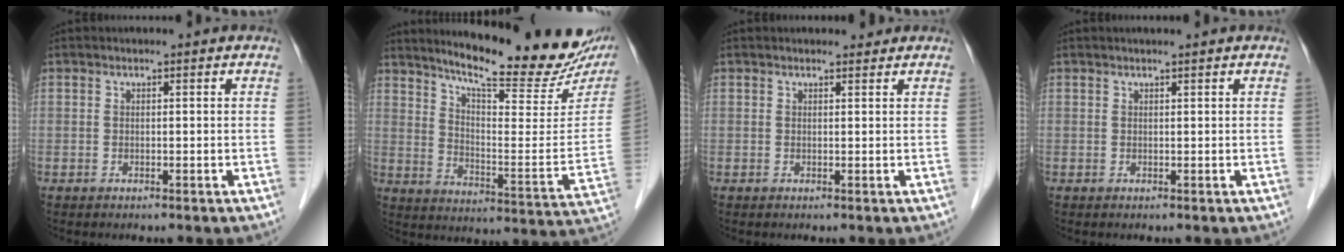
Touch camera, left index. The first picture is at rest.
{"total": 22.8, "force": [18.9, 3.0, 12.3], "torque": [-0.187, -0.053, 0.252]}
{"total": 1.9, "force": [1.7, 0.6, 0.5], "torque": [-0.007, 0.008, 0.022]}
{"total": 1.2, "force": [0.9, -0.1, 0.7], "torque": [-0.010, 0.009, 0.018]}